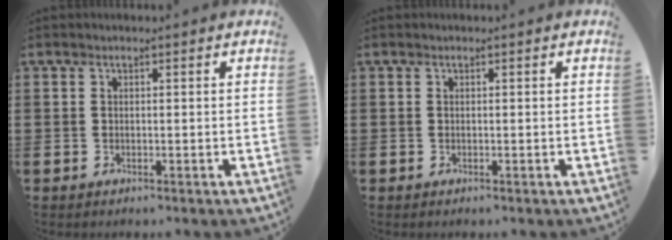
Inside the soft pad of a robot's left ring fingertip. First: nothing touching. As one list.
[{"total": 0.0}]